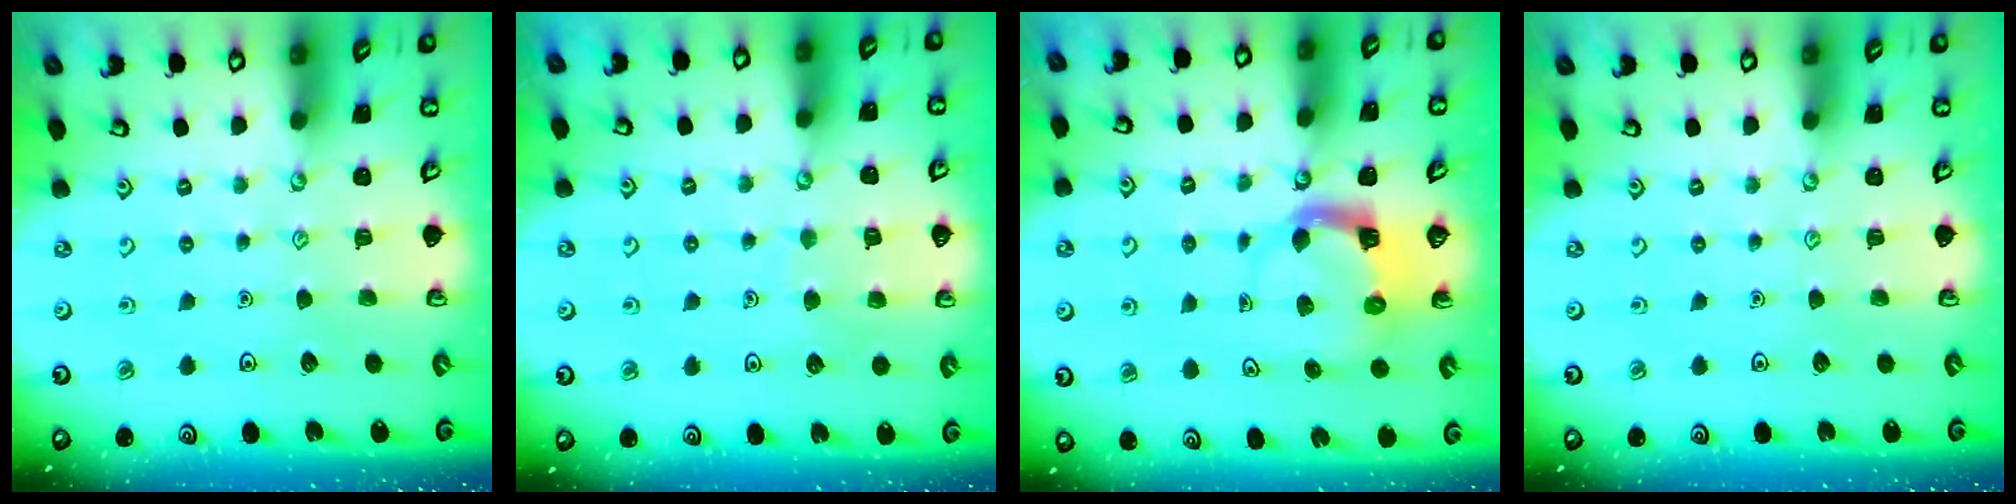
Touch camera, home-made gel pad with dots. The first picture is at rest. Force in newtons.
{"total": 5.5, "press": 5.5, "slide": 0.5}
{"total": 3.6, "press": 3.6, "slide": 0.7}
{"total": 0.0}